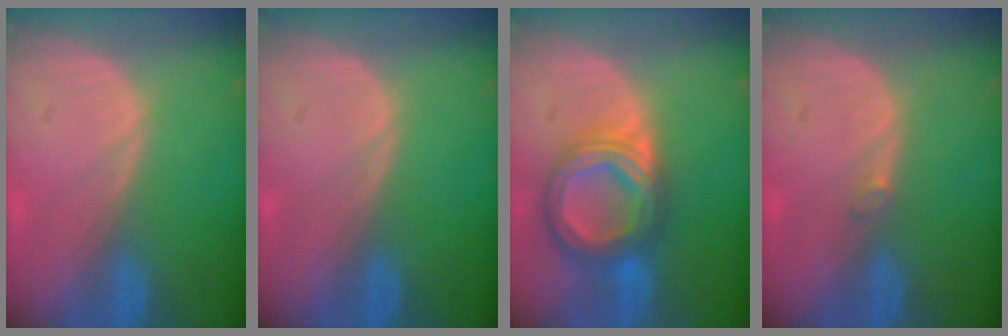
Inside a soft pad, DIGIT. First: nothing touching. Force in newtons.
{"total": 0.0}
{"total": 8.7, "press": 8.6, "slide": 0.8}
{"total": 0.6, "press": 0.6, "slide": 0.1}